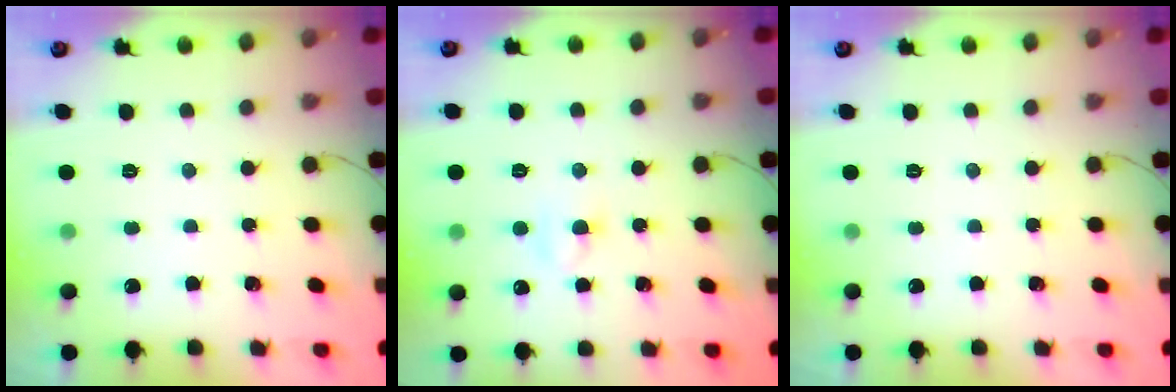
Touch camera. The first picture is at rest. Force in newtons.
{"total": 3.4, "press": 3.2, "slide": 1.1}
{"total": 0.0}